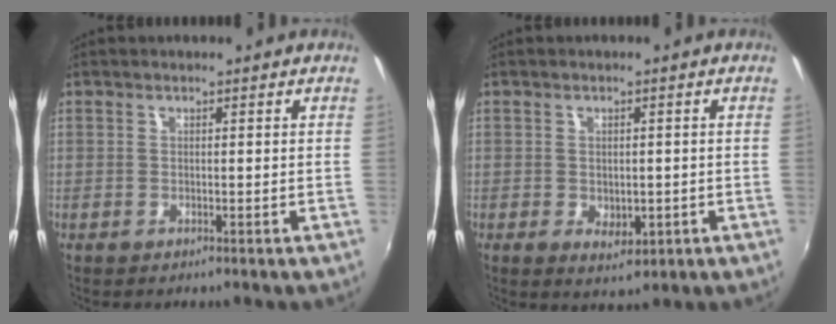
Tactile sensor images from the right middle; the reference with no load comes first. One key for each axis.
{"total": 3.7, "fx": -0.9, "fy": 2.4, "fz": 2.7, "tx": -0.046, "ty": -0.009, "tz": -0.008}